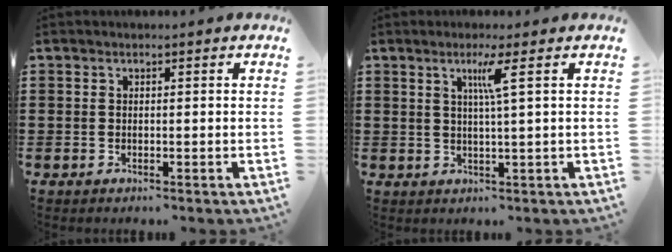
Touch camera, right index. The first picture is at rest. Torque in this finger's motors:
{"motor_torque": [0.57, -0.01, 0.10, 0.10]}